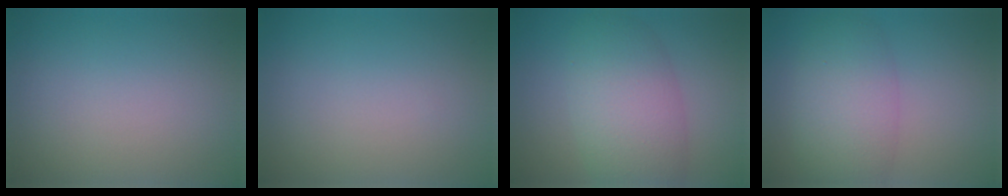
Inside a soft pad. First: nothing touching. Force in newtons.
{"total": 0.0}
{"total": 6.9, "press": 6.9, "slide": 0.0}
{"total": 5.7, "press": 5.7, "slide": 0.2}